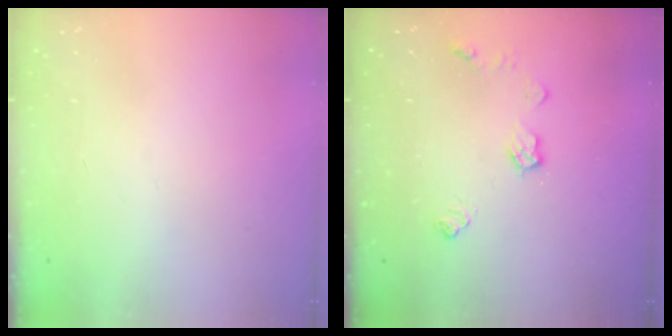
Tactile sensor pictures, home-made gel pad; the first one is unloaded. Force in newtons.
{"total": 8.2, "press": 8.1, "slide": 0.3}